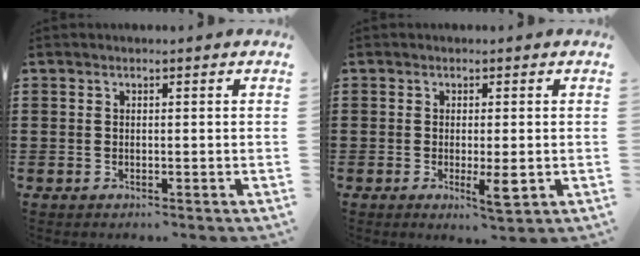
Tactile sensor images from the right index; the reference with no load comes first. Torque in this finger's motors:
{"motor_torque": [0.21, -0.14, 0.36, 0.08]}